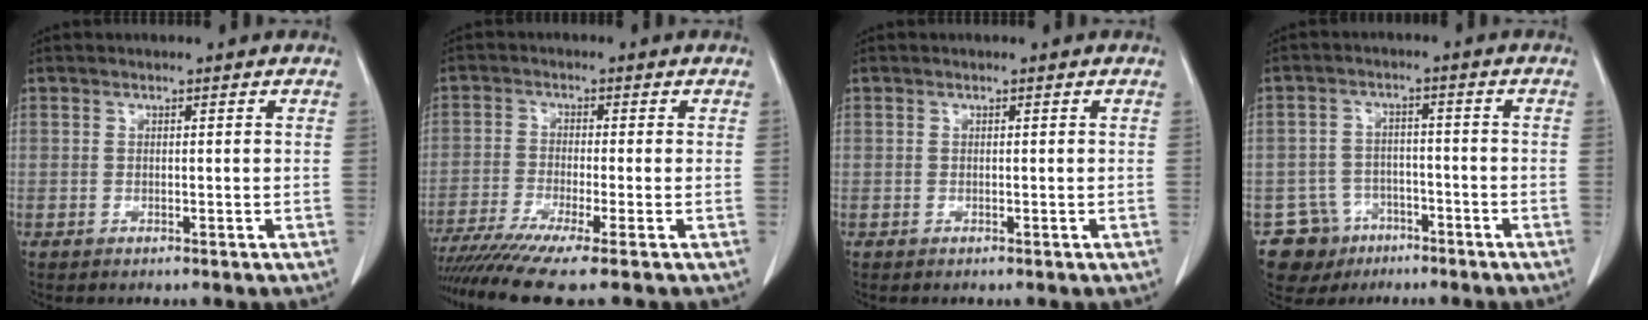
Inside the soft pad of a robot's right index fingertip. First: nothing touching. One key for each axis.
{"total": 10.8, "fx": -8.5, "fy": -0.9, "fz": 6.6, "tx": -0.100, "ty": -0.025, "tz": -0.138}
{"total": 0.0}
{"total": 7.6, "fx": -4.4, "fy": 6.2, "fz": 0.2, "tx": -0.001, "ty": 0.017, "tz": -0.065}